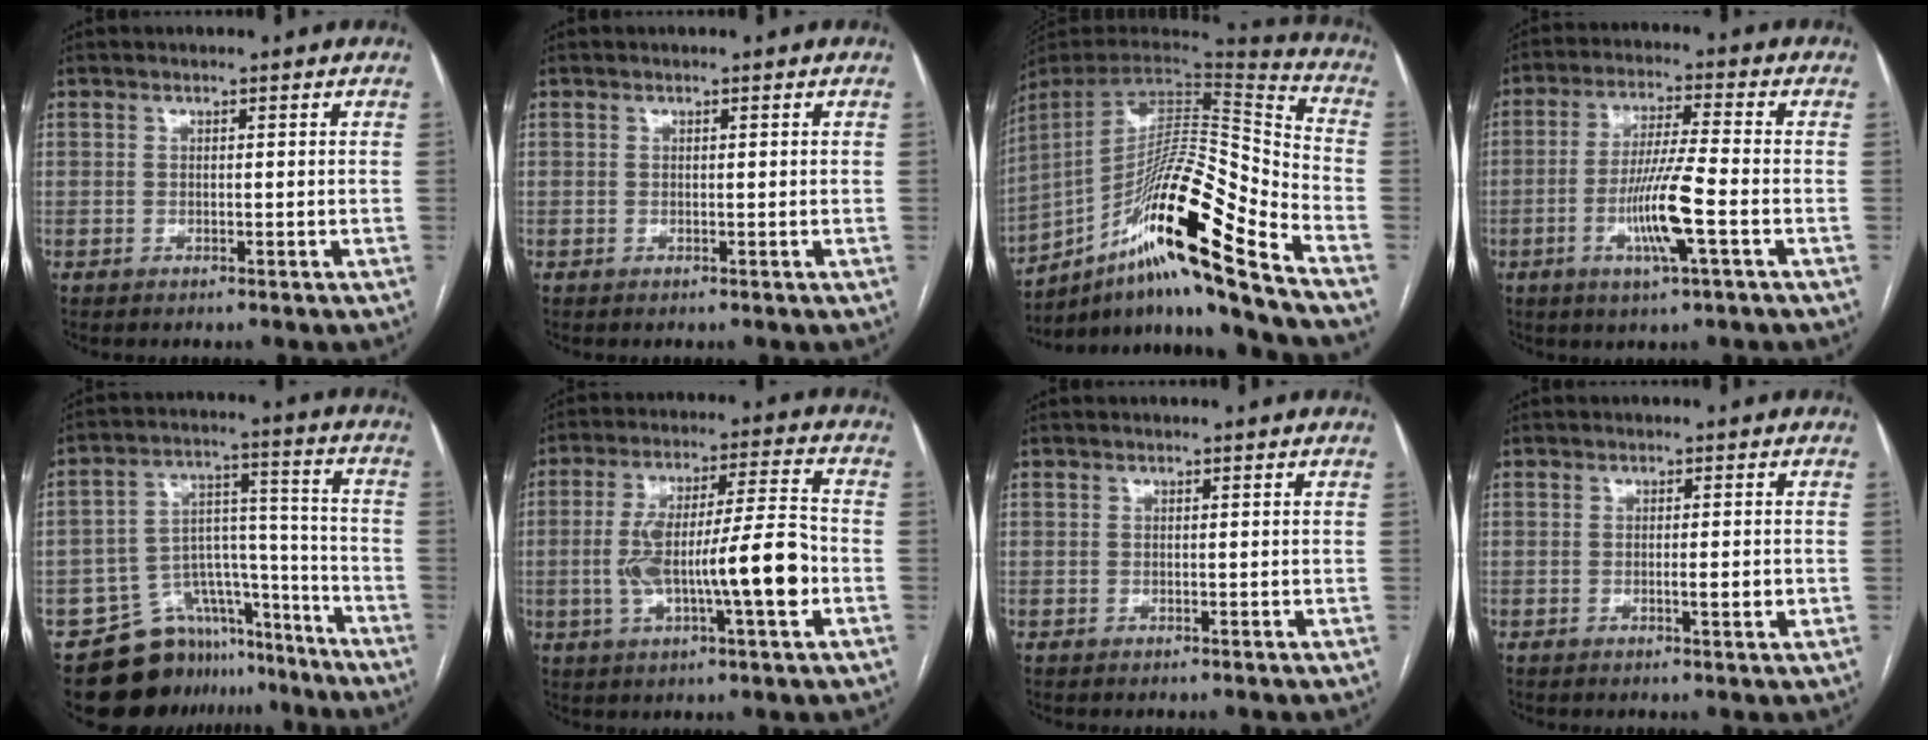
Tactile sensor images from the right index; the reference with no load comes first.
{"total": 0.0}
{"total": 23.0, "force": [-13.8, 0.0, 18.5], "torque": [-0.297, 0.005, -0.245]}
{"total": 9.6, "force": [-3.0, -0.1, 9.2], "torque": [-0.178, -0.009, -0.058]}
{"total": 14.7, "force": [-12.3, 7.6, 2.4], "torque": [-0.027, 0.072, -0.186]}
{"total": 15.0, "force": [-2.9, 1.8, 14.6], "torque": [-0.256, 0.015, -0.045]}
{"total": 0.0}
{"total": 2.4, "force": [-0.4, 0.2, 2.3], "torque": [-0.038, -0.003, -0.006]}